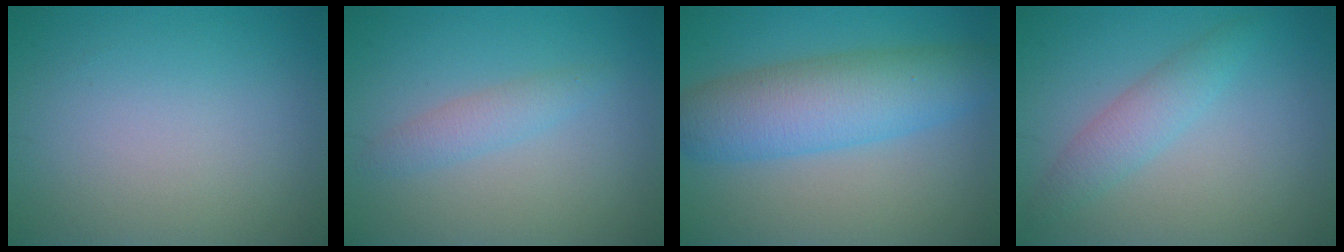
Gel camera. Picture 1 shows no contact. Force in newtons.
{"total": 1.8, "press": 1.8, "slide": 0.1}
{"total": 7.2, "press": 7.2, "slide": 0.1}
{"total": 2.5, "press": 2.5, "slide": 0.1}